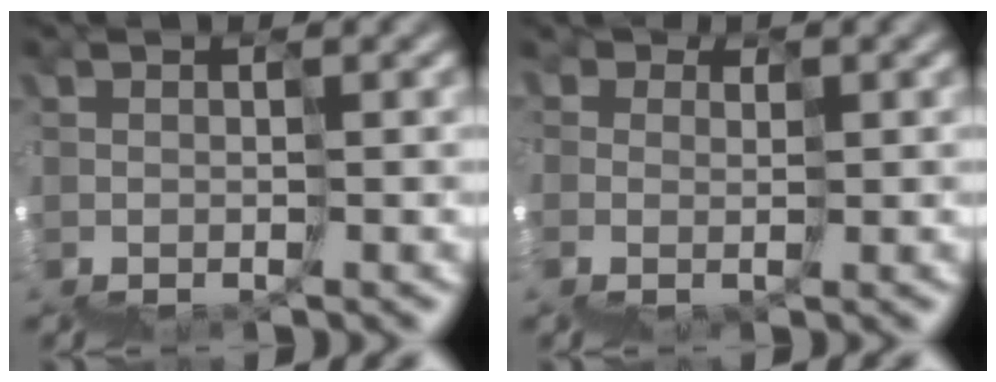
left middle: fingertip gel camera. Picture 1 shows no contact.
{"total": 3.1, "force": [0.3, 3.0, 0.2], "torque": [0.012, 0.023, 0.006]}